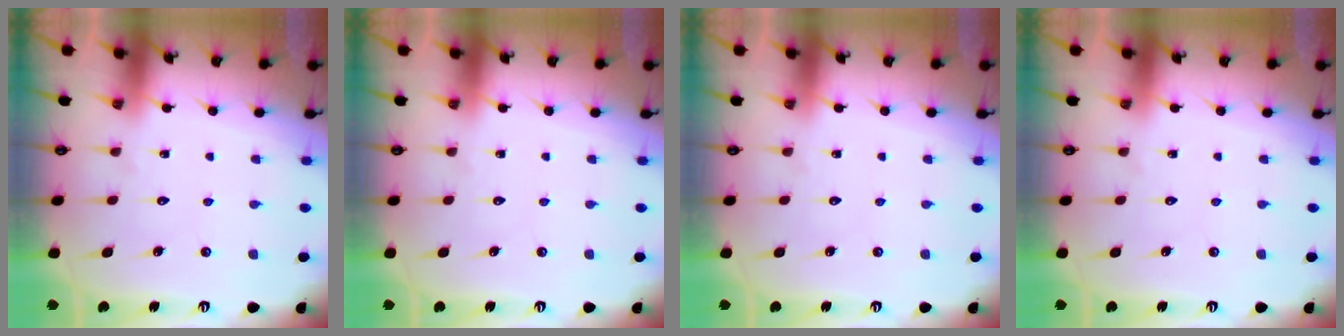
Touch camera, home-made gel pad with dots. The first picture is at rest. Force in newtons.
{"total": 0.0}
{"total": 0.0}
{"total": 0.0}